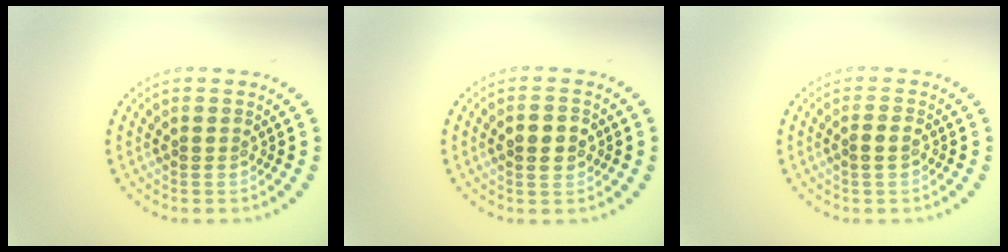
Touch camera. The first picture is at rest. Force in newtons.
{"total": 2.3, "press": 2.2, "slide": 0.1}
{"total": 1.1, "press": 1.1, "slide": 0.3}